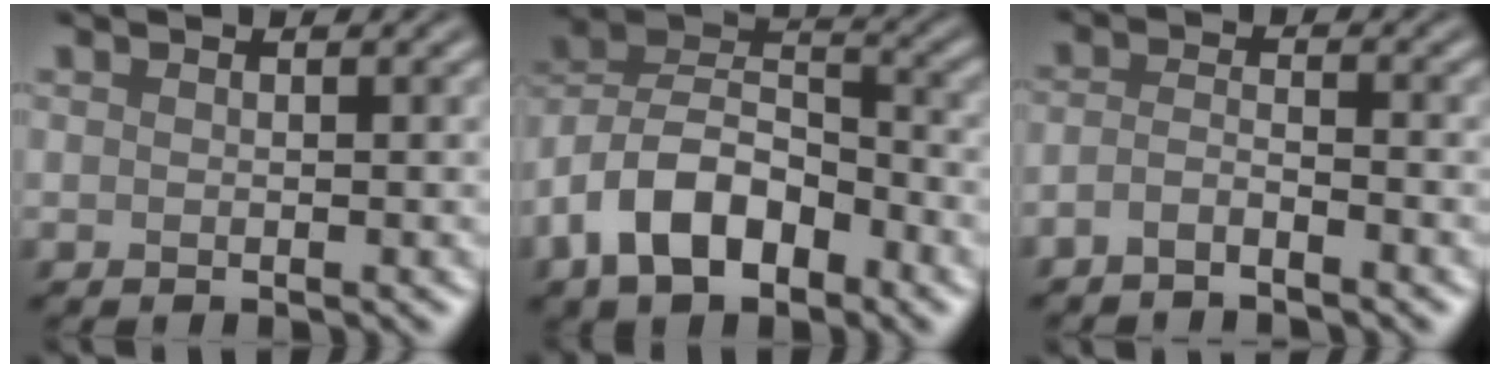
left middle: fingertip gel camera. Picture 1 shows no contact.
{"total": 8.8, "force": [-4.3, 4.9, 6.0], "torque": [-0.104, 0.014, -0.090]}
{"total": 1.9, "force": [-1.5, 0.4, 1.1], "torque": [-0.024, 0.000, -0.036]}